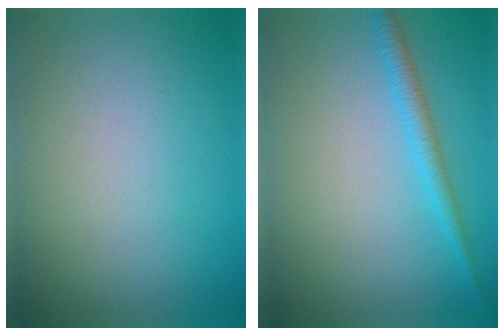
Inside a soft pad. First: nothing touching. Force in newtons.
{"total": 2.1, "press": 2.1, "slide": 0.1}